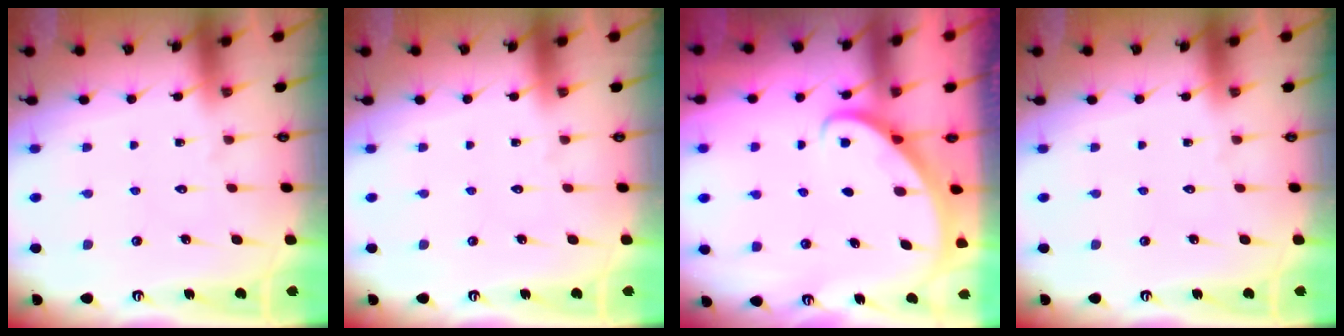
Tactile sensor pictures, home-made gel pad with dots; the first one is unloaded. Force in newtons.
{"total": 0.0}
{"total": 2.9, "press": 2.9, "slide": 0.2}
{"total": 0.0}